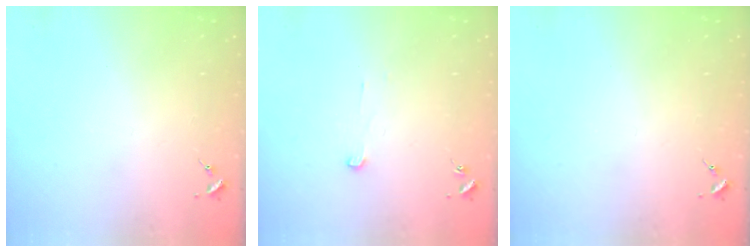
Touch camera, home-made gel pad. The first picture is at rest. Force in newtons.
{"total": 2.9, "press": 2.9, "slide": 0.2}
{"total": 0.0}